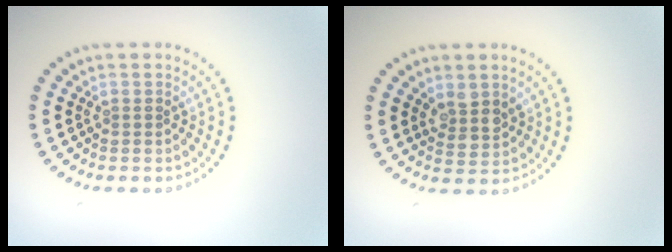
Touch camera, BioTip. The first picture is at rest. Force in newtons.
{"total": 2.3, "press": 2.1, "slide": 1.0}